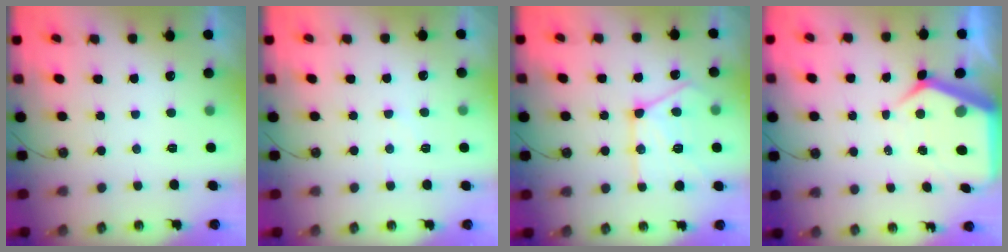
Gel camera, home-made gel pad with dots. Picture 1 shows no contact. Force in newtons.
{"total": 4.5, "press": 4.4, "slide": 0.8}
{"total": 15.8, "press": 15.7, "slide": 1.5}
{"total": 7.6, "press": 7.6, "slide": 0.8}